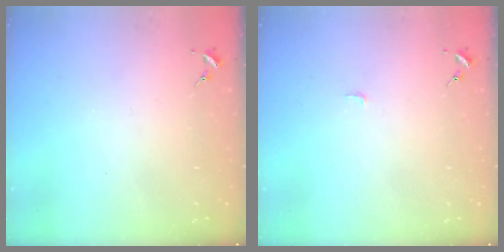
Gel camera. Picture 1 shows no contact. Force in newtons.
{"total": 2.8, "press": 2.8, "slide": 0.3}